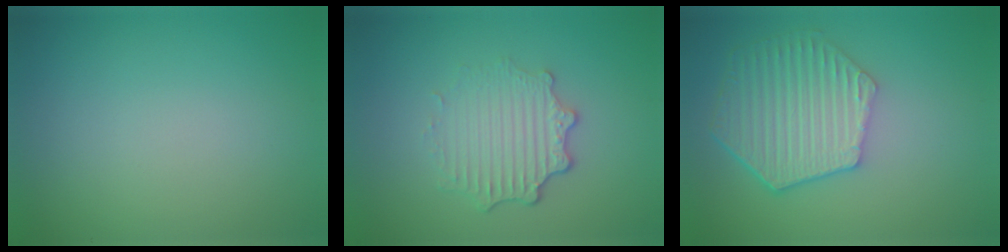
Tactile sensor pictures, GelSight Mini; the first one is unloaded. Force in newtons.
{"total": 3.6, "press": 2.8, "slide": 2.3}
{"total": 6.6, "press": 5.0, "slide": 4.3}